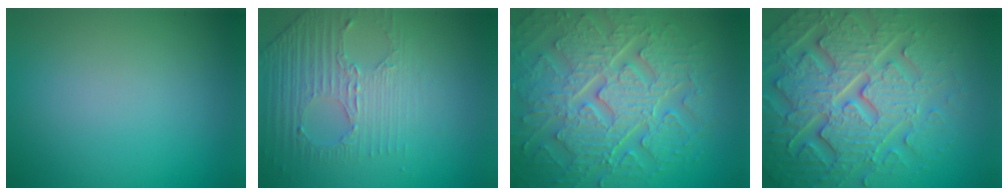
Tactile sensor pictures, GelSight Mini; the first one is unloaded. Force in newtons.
{"total": 4.5, "press": 3.0, "slide": 3.4}
{"total": 9.5, "press": 7.0, "slide": 6.5}
{"total": 8.1, "press": 7.9, "slide": 2.0}